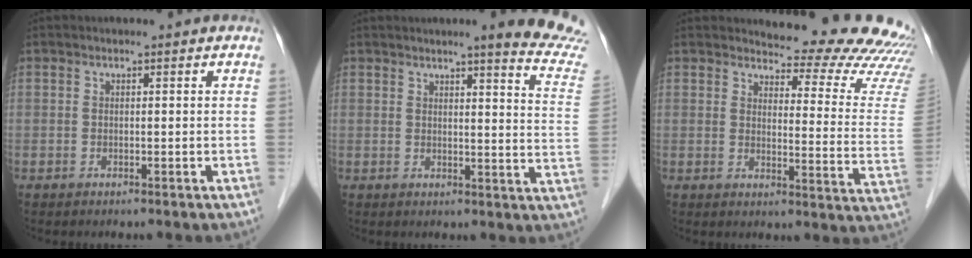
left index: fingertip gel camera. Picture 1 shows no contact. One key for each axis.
{"total": 14.0, "fx": 12.9, "fy": -0.5, "fz": 5.5, "tx": -0.052, "ty": -0.081, "tz": 0.125}
{"total": 18.3, "fx": 17.8, "fy": 2.4, "fz": 3.6, "tx": -0.026, "ty": -0.122, "tz": 0.172}